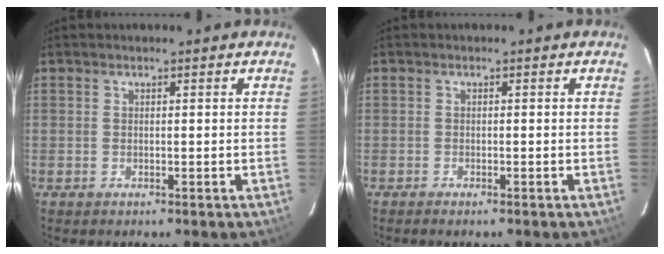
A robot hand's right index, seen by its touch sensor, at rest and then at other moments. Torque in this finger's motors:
{"motor_torque": [-0.19, -0.14, -0.04, 0.01]}